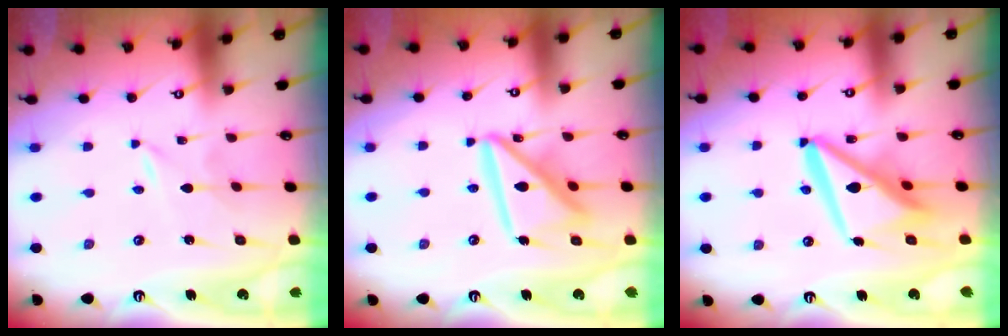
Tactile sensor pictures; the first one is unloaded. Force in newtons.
{"total": 15.0, "press": 14.9, "slide": 1.6}
{"total": 14.0, "press": 13.9, "slide": 1.7}